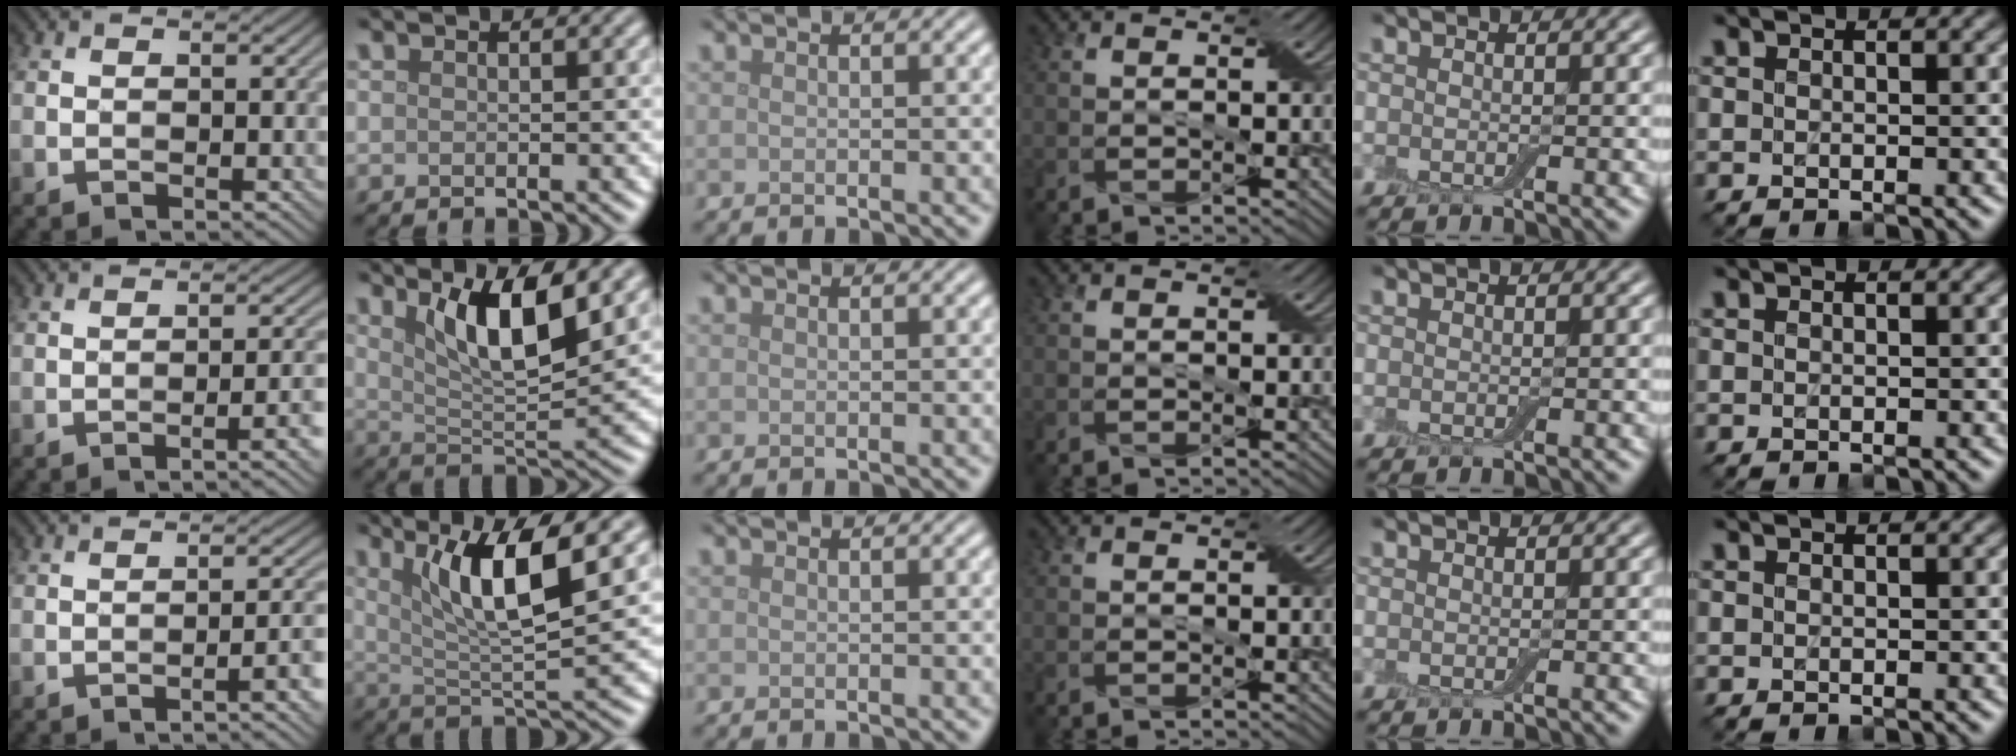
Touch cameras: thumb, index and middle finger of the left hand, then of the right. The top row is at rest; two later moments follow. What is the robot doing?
{"motion": "wrap", "object": "cling film"}